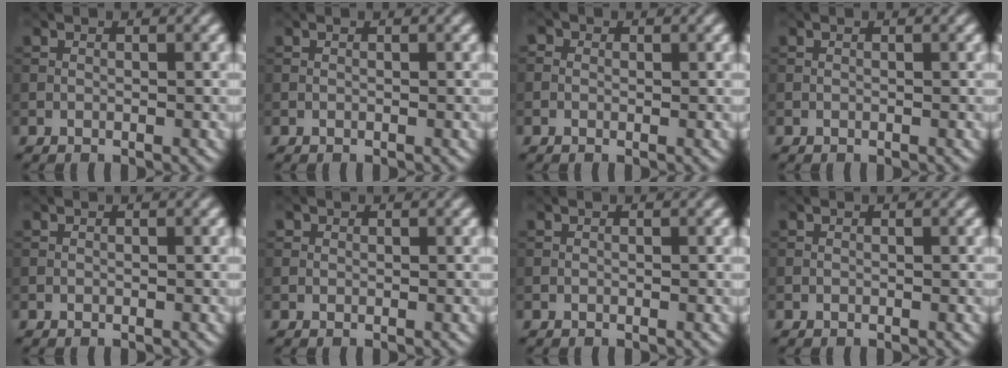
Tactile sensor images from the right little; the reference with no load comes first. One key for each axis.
{"total": 0.0}
{"total": 1.0, "fx": 0.3, "fy": 0.9, "fz": 0.3, "tx": -0.007, "ty": -0.003, "tz": -0.006}
{"total": 0.0}
{"total": 0.0}
{"total": 0.7, "fx": 0.3, "fy": 0.6, "fz": 0.1, "tx": 0.002, "ty": 0.000, "tz": 0.005}
{"total": 0.0}
{"total": 0.0}